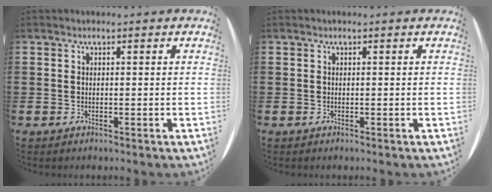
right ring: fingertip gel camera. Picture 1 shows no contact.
{"total": 0.0}